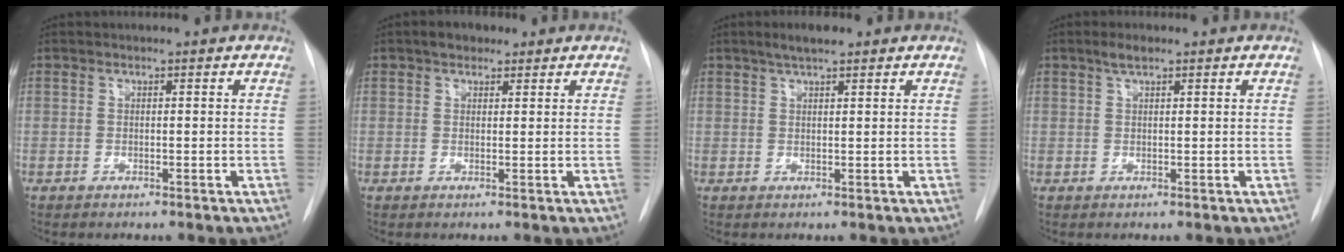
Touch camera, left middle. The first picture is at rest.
{"total": 2.8, "force": [1.9, 1.6, 1.2], "torque": [-0.023, 0.011, 0.028]}
{"total": 3.3, "force": [2.4, 0.7, 2.2], "torque": [-0.044, 0.006, 0.041]}
{"total": 1.8, "force": [1.2, 0.4, 1.2], "torque": [-0.024, 0.006, 0.023]}